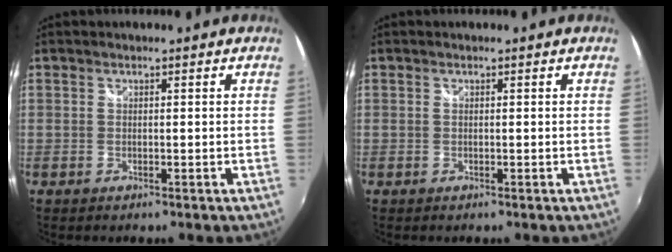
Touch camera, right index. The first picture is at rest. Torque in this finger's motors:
{"motor_torque": [-0.02, 0.03, 0.00, -0.01]}